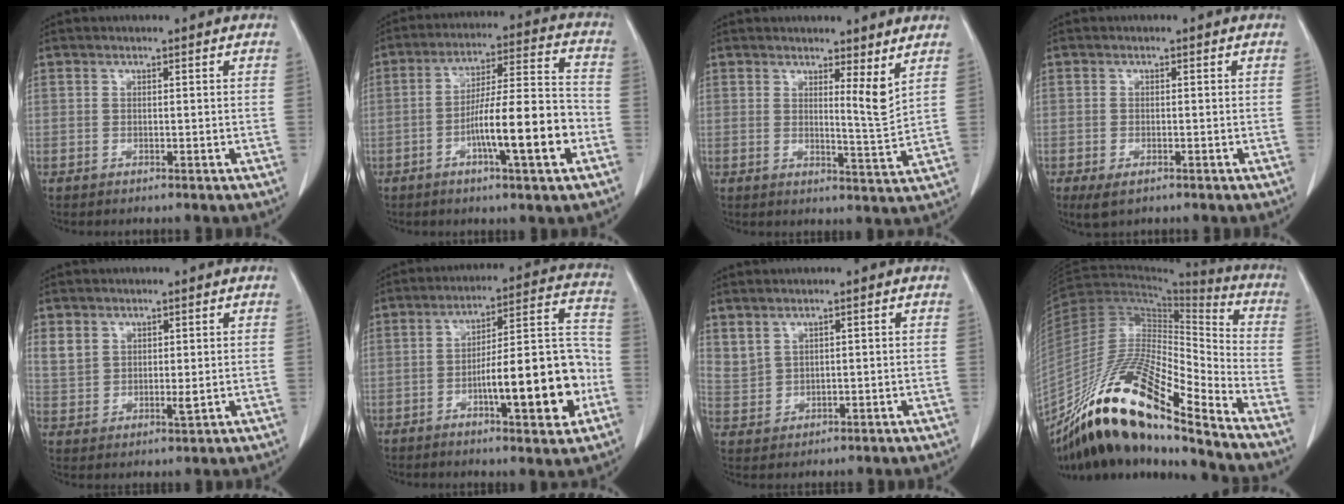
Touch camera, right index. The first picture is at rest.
{"total": 13.8, "force": [-4.5, 1.1, 13.0], "torque": [-0.209, 0.010, -0.074]}
{"total": 4.2, "force": [2.8, -0.1, 3.1], "torque": [-0.045, -0.021, 0.045]}
{"total": 2.9, "force": [-1.6, 1.5, 1.9], "torque": [-0.035, -0.006, -0.019]}
{"total": 5.2, "force": [2.6, 3.5, 2.8], "torque": [-0.053, 0.000, 0.062]}
{"total": 16.1, "force": [-4.7, 3.2, 15.1], "torque": [-0.215, 0.024, -0.067]}
{"total": 3.3, "force": [2.6, 1.8, 1.0], "torque": [-0.020, -0.001, 0.064]}
{"total": 23.7, "force": [-17.4, 3.3, 15.8], "torque": [-0.295, -0.014, -0.321]}